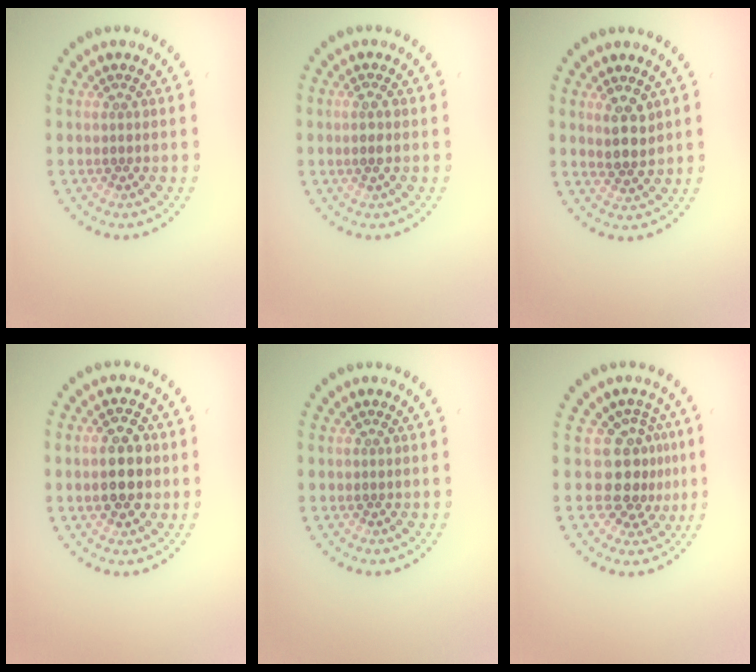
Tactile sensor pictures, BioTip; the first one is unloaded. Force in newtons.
{"total": 1.1, "press": 0.8, "slide": 0.8}
{"total": 2.5, "press": 2.3, "slide": 0.9}
{"total": 4.5, "press": 4.5, "slide": 0.4}
{"total": 0.0}
{"total": 3.4, "press": 2.6, "slide": 2.2}